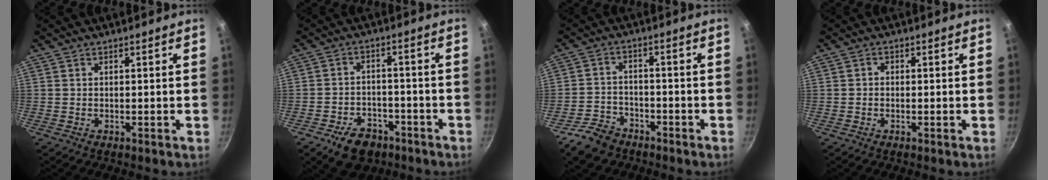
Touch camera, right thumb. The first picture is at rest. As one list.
[{"total": 9.1, "force": [-5.6, 5.8, 4.3], "torque": [-0.050, 0.043, -0.078]}, {"total": 7.3, "force": [-5.0, 4.6, 2.5], "torque": [-0.042, 0.043, -0.090]}, {"total": 0.9, "force": [-0.3, 0.7, 0.4], "torque": [-0.005, 0.004, -0.007]}]